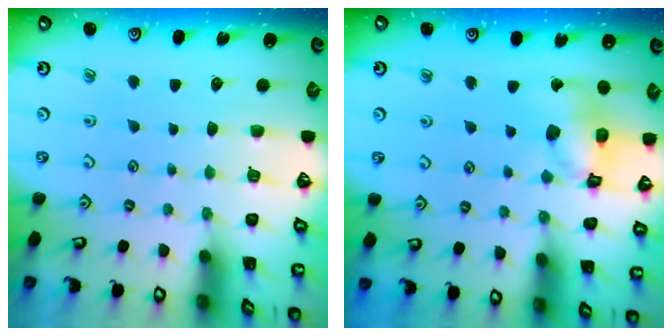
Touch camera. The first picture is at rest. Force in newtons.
{"total": 13.3, "press": 13.2, "slide": 1.7}